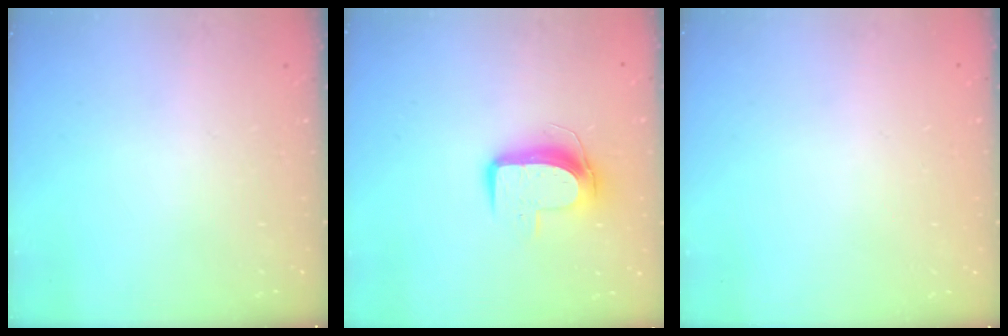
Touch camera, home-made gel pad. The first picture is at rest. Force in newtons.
{"total": 9.8, "press": 9.7, "slide": 1.0}
{"total": 0.0}